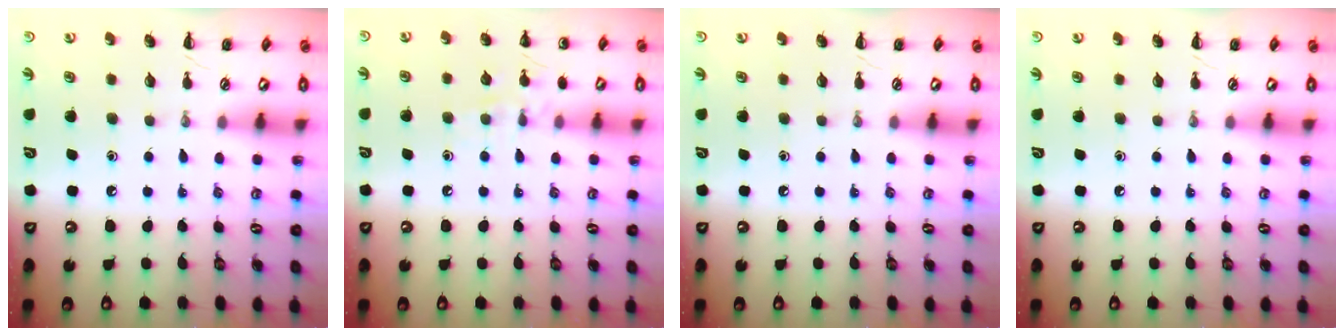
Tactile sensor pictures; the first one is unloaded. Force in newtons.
{"total": 7.9, "press": 7.7, "slide": 1.5}
{"total": 0.0}
{"total": 0.0}